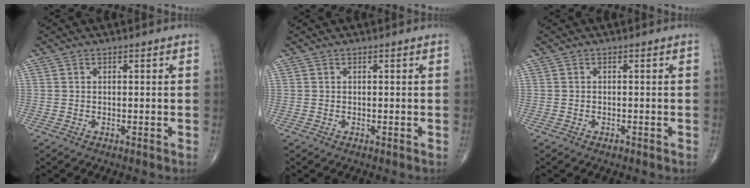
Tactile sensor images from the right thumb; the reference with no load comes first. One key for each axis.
{"total": 0.0}
{"total": 0.6, "fx": -0.5, "fy": 0.2, "fz": 0.2, "tx": -0.001, "ty": 0.001, "tz": -0.009}